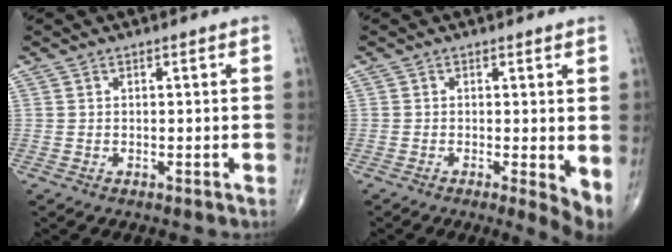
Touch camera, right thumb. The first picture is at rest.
{"total": 4.3, "force": [0.0, 1.4, 4.0], "torque": [-0.057, -0.011, -0.004]}